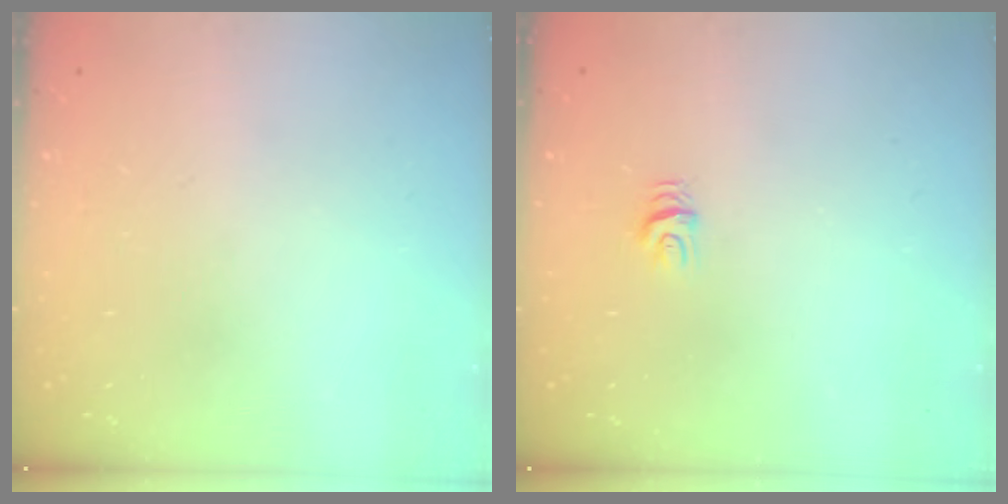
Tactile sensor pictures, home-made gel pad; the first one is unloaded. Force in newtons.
{"total": 5.0, "press": 5.0, "slide": 0.5}